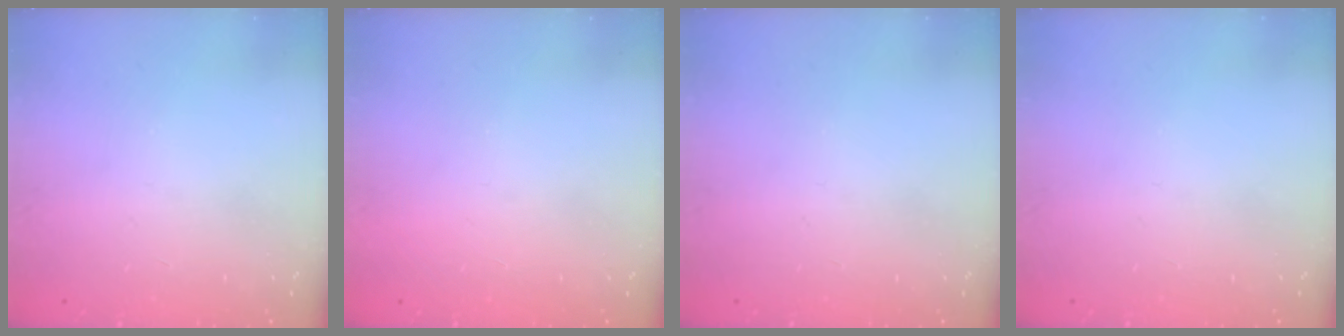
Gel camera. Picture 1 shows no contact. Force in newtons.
{"total": 1.6, "press": 1.5, "slide": 0.1}
{"total": 0.0}
{"total": 0.0}